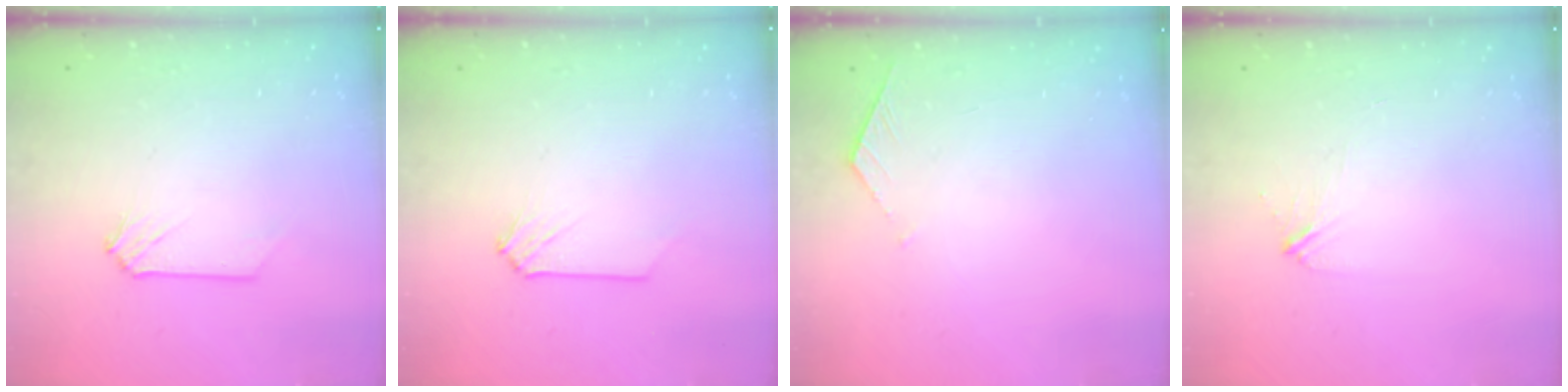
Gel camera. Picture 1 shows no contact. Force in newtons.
{"total": 0.0}
{"total": 4.0, "press": 4.0, "slide": 0.4}
{"total": 2.1, "press": 2.1, "slide": 0.1}